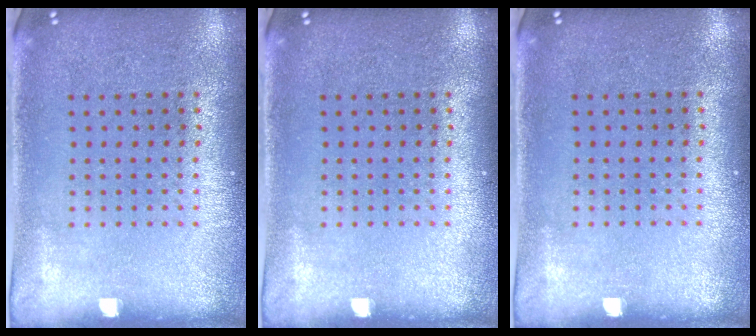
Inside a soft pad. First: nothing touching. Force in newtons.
{"total": 0.0}
{"total": 0.0}